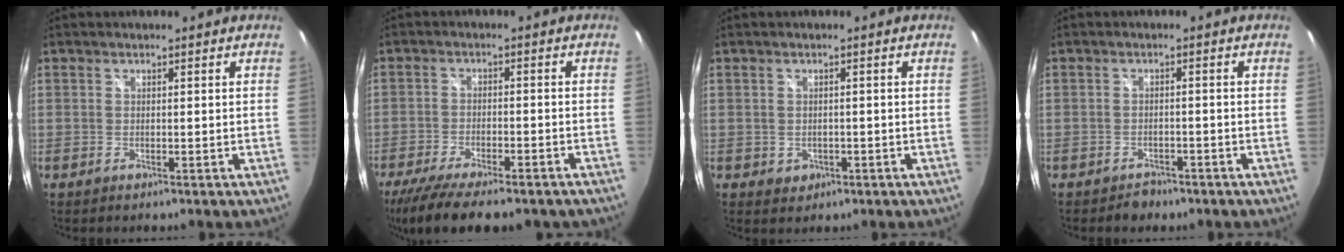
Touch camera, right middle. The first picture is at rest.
{"total": 16.9, "force": [-13.3, 4.8, 9.3], "torque": [-0.191, -0.049, -0.199]}
{"total": 2.6, "force": [-0.6, 2.3, 1.0], "torque": [-0.021, -0.002, -0.003]}
{"total": 3.1, "force": [-2.4, 2.0, 0.5], "torque": [-0.016, 0.000, -0.033]}